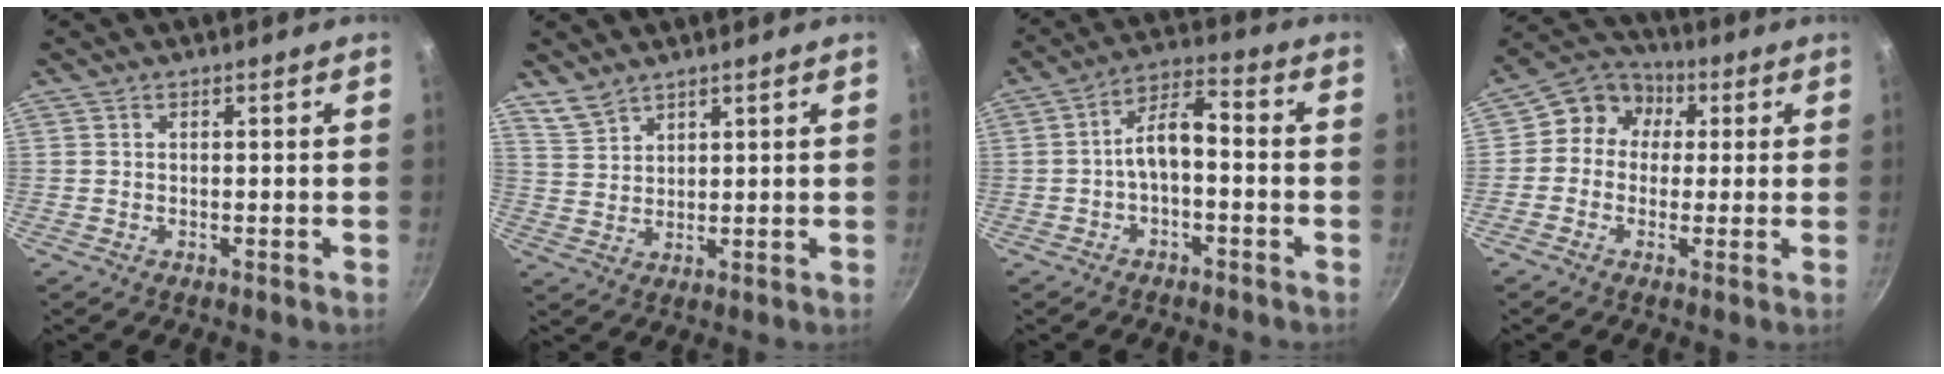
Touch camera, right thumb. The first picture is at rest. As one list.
[{"total": 4.2, "force": [3.6, 1.9, 1.0], "torque": [-0.017, -0.005, 0.081]}, {"total": 7.2, "force": [-1.8, 3.3, 6.1], "torque": [-0.103, 0.042, -0.038]}, {"total": 8.8, "force": [1.4, 7.9, 3.8], "torque": [-0.033, 0.019, -0.002]}]